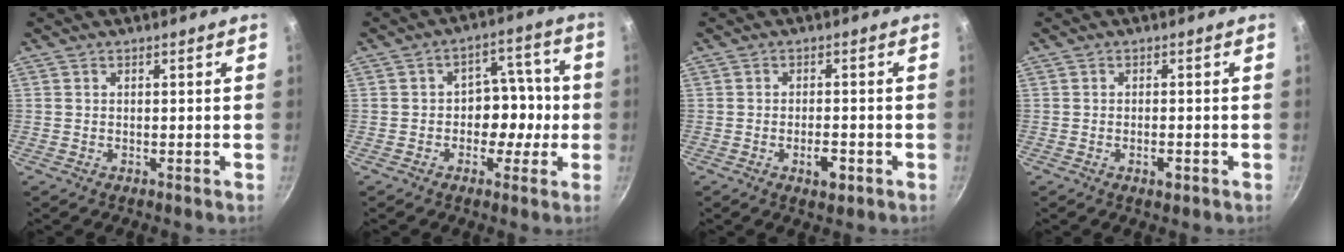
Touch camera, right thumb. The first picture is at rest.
{"total": 8.5, "force": [-1.5, 6.5, 5.3], "torque": [-0.009, 0.034, -0.026]}
{"total": 3.9, "force": [-1.7, 1.7, 3.1], "torque": [-0.041, 0.009, -0.025]}
{"total": 2.2, "force": [-1.0, 0.9, 1.7], "torque": [-0.027, 0.004, -0.016]}